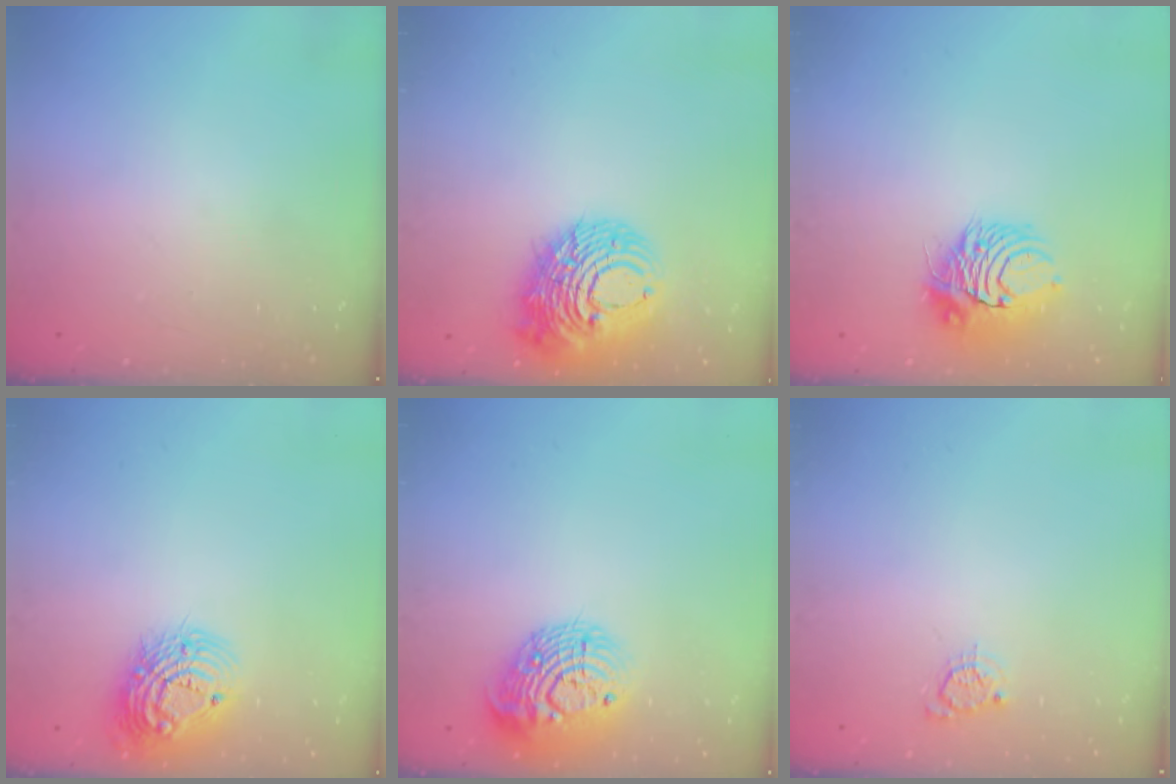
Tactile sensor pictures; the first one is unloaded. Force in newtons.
{"total": 15.2, "press": 15.1, "slide": 1.2}
{"total": 9.7, "press": 9.7, "slide": 0.1}
{"total": 13.9, "press": 13.9, "slide": 1.0}
{"total": 14.3, "press": 14.3, "slide": 0.7}
{"total": 3.3, "press": 3.3, "slide": 0.4}